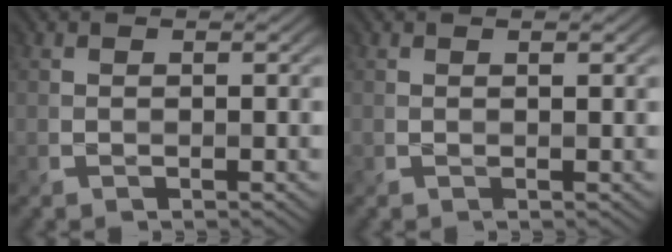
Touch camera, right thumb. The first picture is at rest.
{"total": 0.7, "force": [0.4, 0.0, 0.5], "torque": [-0.012, 0.000, 0.009]}